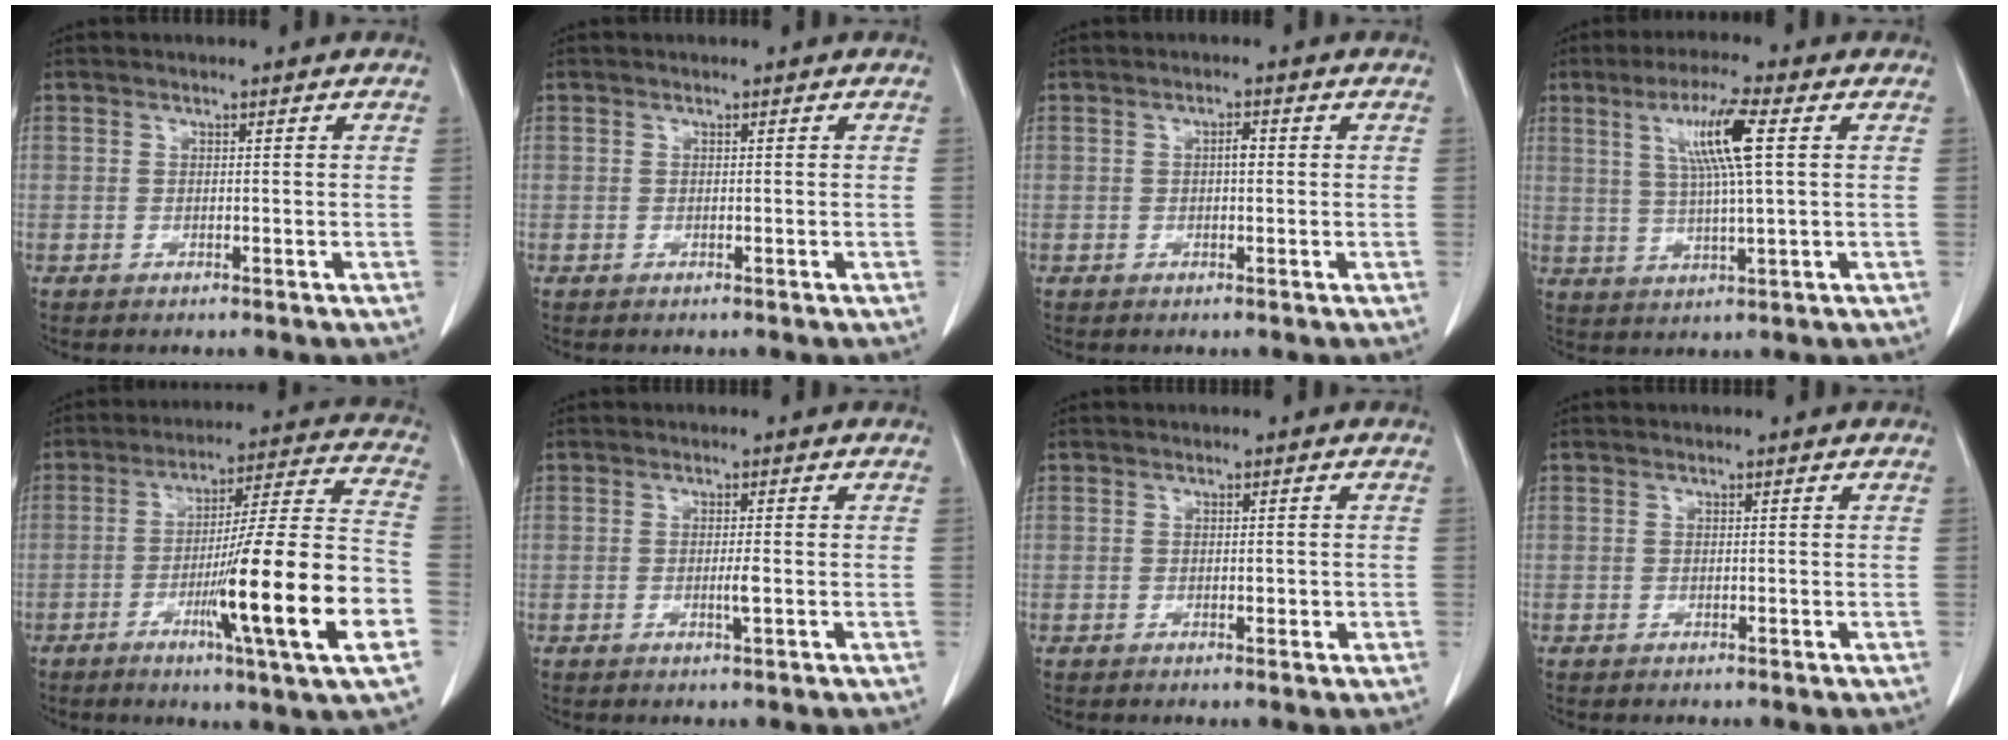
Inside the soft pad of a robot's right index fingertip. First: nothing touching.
{"total": 0.0}
{"total": 1.5, "force": [0.1, 0.5, 1.4], "torque": [-0.023, 0.004, 0.000]}
{"total": 8.9, "force": [2.7, -0.2, 8.5], "torque": [-0.158, 0.006, 0.050]}
{"total": 19.7, "force": [-6.3, -0.5, 18.6], "torque": [-0.276, -0.007, -0.102]}
{"total": 1.6, "force": [-0.3, -0.1, 1.6], "torque": [-0.031, -0.004, -0.006]}
{"total": 1.0, "force": [-0.2, 0.3, 0.9], "torque": [-0.014, -0.001, 0.000]}
{"total": 0.0}